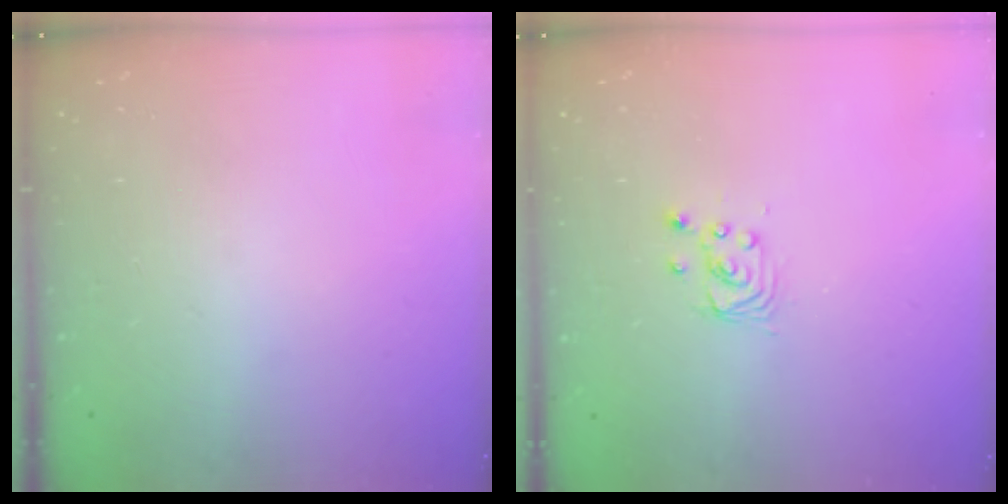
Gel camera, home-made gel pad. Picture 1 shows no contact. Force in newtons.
{"total": 2.8, "press": 2.8, "slide": 0.1}